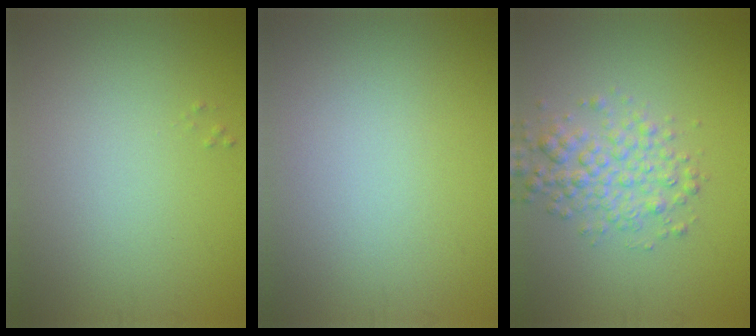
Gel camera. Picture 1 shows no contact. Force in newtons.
{"total": 0.0}
{"total": 3.6, "press": 3.6, "slide": 0.1}